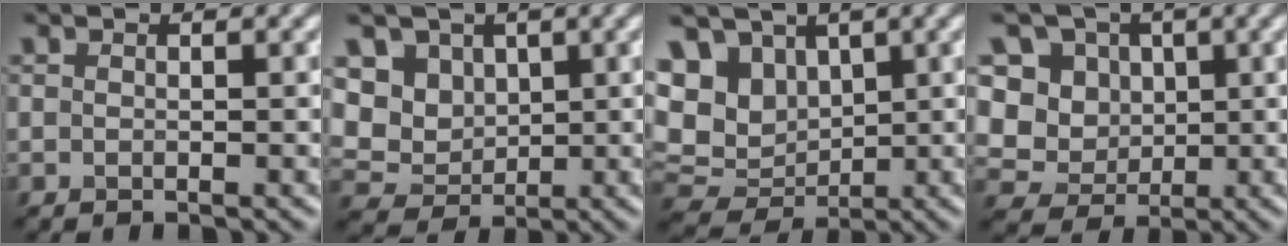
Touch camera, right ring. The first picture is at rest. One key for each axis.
{"total": 5.3, "fx": 2.3, "fy": 4.5, "fz": 1.4, "tx": -0.071, "ty": 0.009, "tz": 0.070}
{"total": 6.8, "fx": 2.8, "fy": 5.3, "fz": 3.2, "tx": -0.111, "ty": 0.019, "tz": 0.071}
{"total": 9.1, "fx": 3.8, "fy": 7.5, "fz": 3.2, "tx": -0.111, "ty": 0.020, "tz": 0.085}